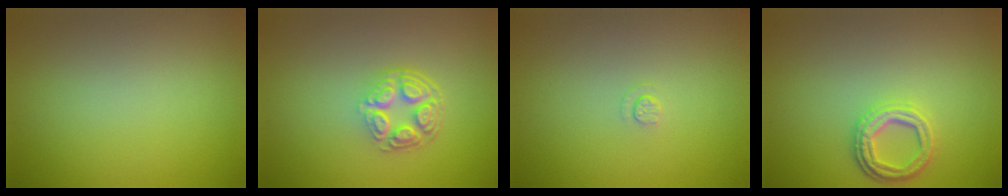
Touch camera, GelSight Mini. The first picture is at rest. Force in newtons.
{"total": 4.3, "press": 3.1, "slide": 2.9}
{"total": 0.6, "press": 0.3, "slide": 0.6}
{"total": 3.6, "press": 2.8, "slide": 2.3}